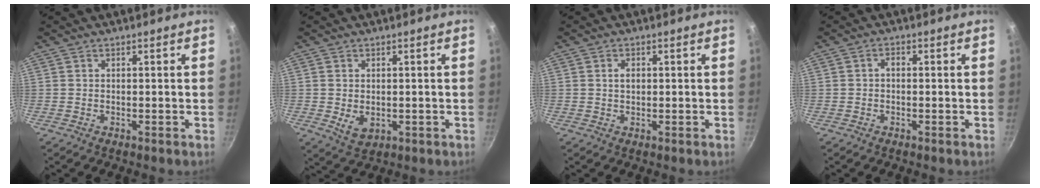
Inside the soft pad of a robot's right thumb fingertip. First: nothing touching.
{"total": 4.5, "force": [-0.2, 3.2, 3.1], "torque": [-0.052, -0.012, 0.005]}
{"total": 1.9, "force": [0.3, 1.3, 1.4], "torque": [-0.018, 0.003, 0.006]}
{"total": 1.3, "force": [-0.2, 0.9, 1.0], "torque": [-0.015, 0.010, -0.004]}